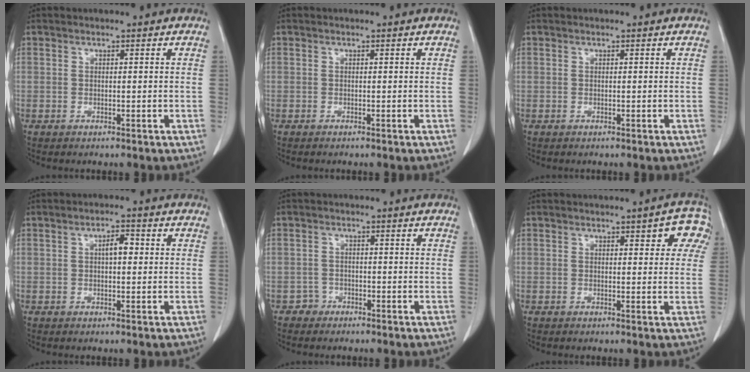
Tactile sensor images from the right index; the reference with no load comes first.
{"total": 0.0}
{"total": 0.0}
{"total": 2.8, "force": [0.4, 1.0, 2.5], "torque": [-0.041, 0.005, 0.005]}
{"total": 1.8, "force": [-1.2, 1.3, -0.4], "torque": [0.010, 0.009, -0.028]}
{"total": 5.4, "force": [2.5, 1.9, 4.4], "torque": [-0.036, 0.011, 0.020]}